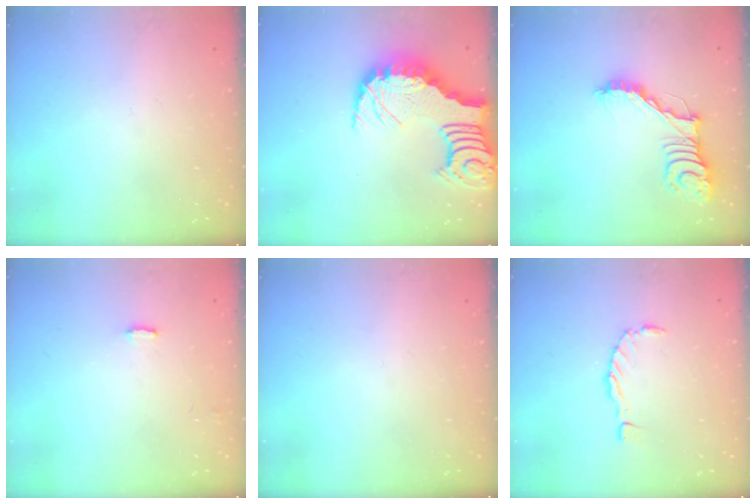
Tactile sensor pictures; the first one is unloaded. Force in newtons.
{"total": 10.0, "press": 9.9, "slide": 1.3}
{"total": 15.0, "press": 15.0, "slide": 0.4}
{"total": 4.2, "press": 4.2, "slide": 0.3}
{"total": 0.0}
{"total": 0.0}